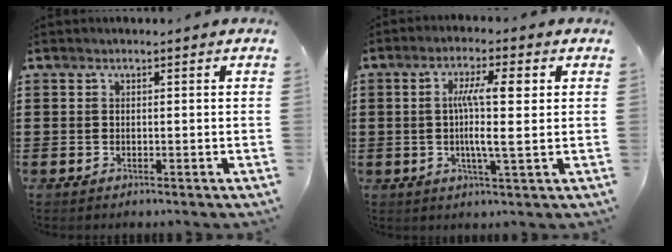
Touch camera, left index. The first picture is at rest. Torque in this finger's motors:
{"motor_torque": [0.63, -0.15, 0.43, 0.13]}